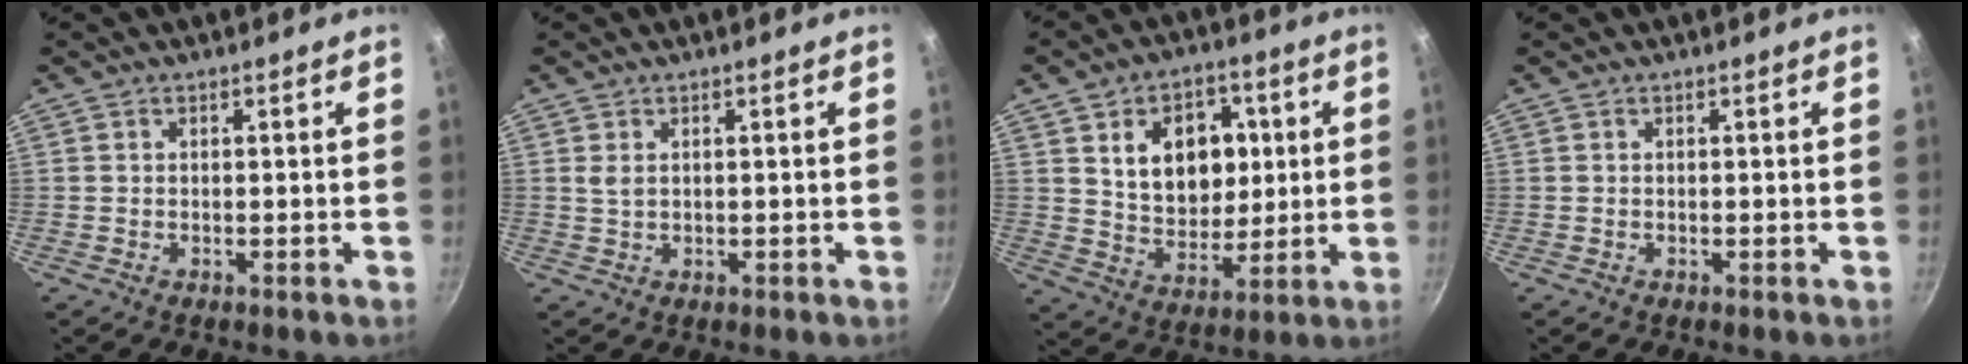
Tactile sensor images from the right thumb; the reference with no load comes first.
{"total": 1.4, "force": [0.5, 0.8, 1.1], "torque": [-0.021, -0.002, 0.012]}
{"total": 15.0, "force": [3.8, 11.0, 9.4], "torque": [-0.097, -0.013, 0.067]}
{"total": 0.0}